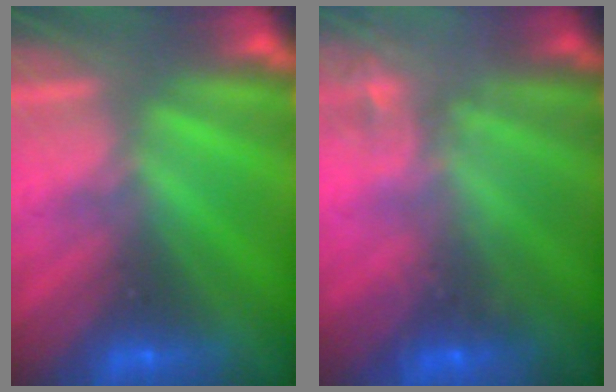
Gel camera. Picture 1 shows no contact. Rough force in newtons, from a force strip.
{"total": 2.1}